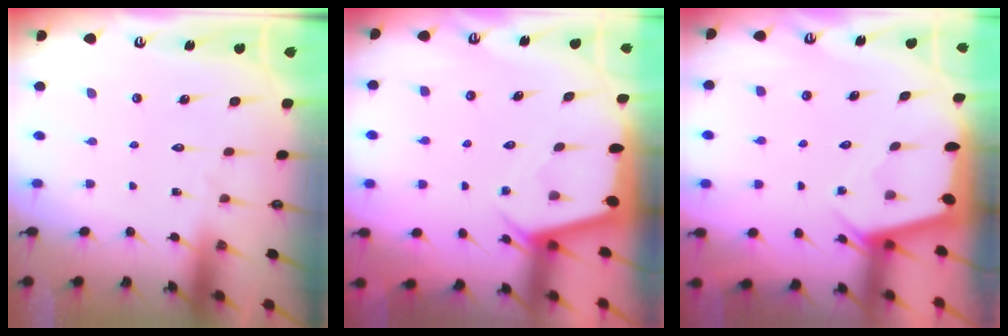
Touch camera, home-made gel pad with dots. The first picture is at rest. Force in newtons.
{"total": 2.5, "press": 2.5, "slide": 0.2}
{"total": 2.4, "press": 2.4, "slide": 0.4}